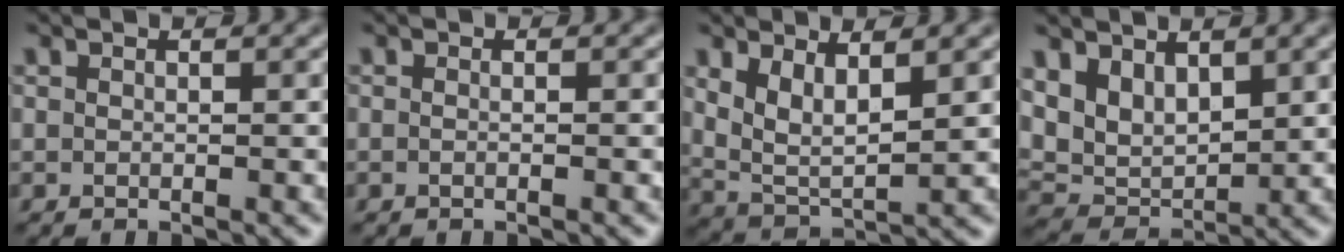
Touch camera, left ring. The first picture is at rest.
{"total": 0.6, "force": [-0.1, 0.2, 0.6], "torque": [-0.009, -0.009, -0.007]}
{"total": 4.2, "force": [1.7, 1.8, 3.4], "torque": [-0.077, -0.016, 0.037]}
{"total": 4.7, "force": [2.3, 3.0, 2.9], "torque": [-0.062, -0.016, 0.044]}